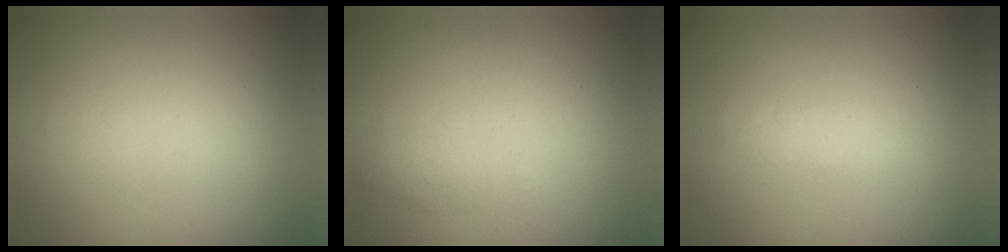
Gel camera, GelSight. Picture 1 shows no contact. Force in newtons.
{"total": 1.3}
{"total": 1.5}